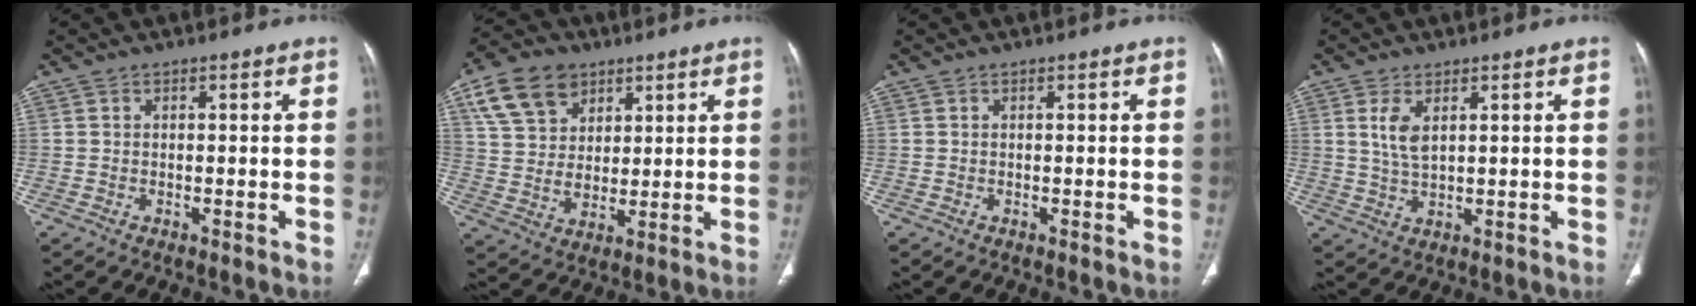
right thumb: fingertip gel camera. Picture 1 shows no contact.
{"total": 13.4, "force": [6.6, 9.5, 6.7], "torque": [-0.106, -0.014, 0.129]}
{"total": 0.0}
{"total": 4.7, "force": [1.8, 2.1, 3.8], "torque": [-0.077, -0.010, 0.044]}